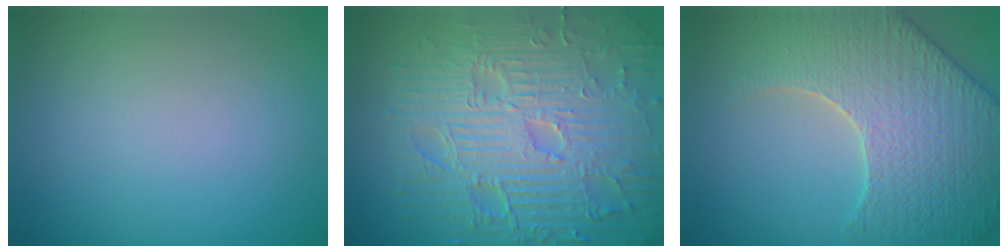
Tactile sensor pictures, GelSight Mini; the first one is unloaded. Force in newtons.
{"total": 11.7, "press": 7.6, "slide": 8.9}
{"total": 7.5, "press": 6.2, "slide": 4.2}